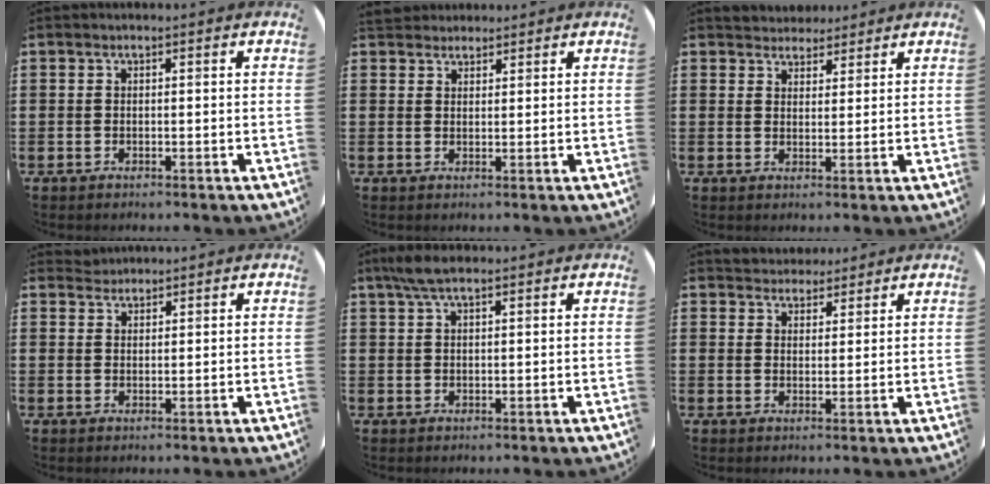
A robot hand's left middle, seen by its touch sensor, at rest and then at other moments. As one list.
[{"total": 2.3, "force": [2.2, 0.8, -0.1], "torque": [-0.002, 0.002, 0.043]}, {"total": 3.0, "force": [2.9, 1.0, -0.2], "torque": [-0.004, -0.004, 0.054]}, {"total": 1.6, "force": [1.6, 0.4, -0.2], "torque": [0.001, 0.004, 0.032]}, {"total": 3.4, "force": [2.2, 0.9, 2.4], "torque": [-0.052, 0.006, 0.040]}, {"total": 3.2, "force": [3.0, 1.1, -0.1], "torque": [-0.006, -0.006, 0.058]}]